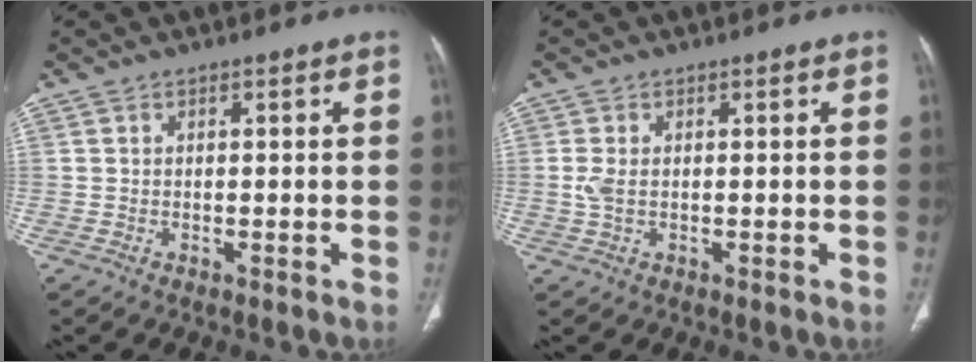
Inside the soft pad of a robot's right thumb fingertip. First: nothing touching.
{"total": 2.4, "force": [-0.1, 1.2, 2.1], "torque": [-0.061, 0.002, 0.000]}